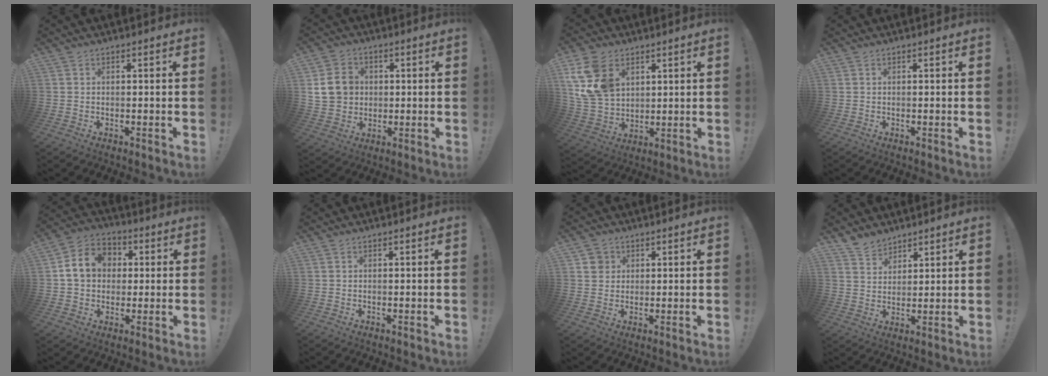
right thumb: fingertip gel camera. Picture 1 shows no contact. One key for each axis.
{"total": 10.4, "fx": 1.7, "fy": 9.2, "fz": 4.5, "tx": -0.069, "ty": 0.004, "tz": 0.043}
{"total": 15.5, "fx": 6.4, "fy": 11.3, "fz": 8.4, "tx": -0.161, "ty": -0.027, "tz": 0.128}
{"total": 0.0}
{"total": 11.8, "fx": 2.2, "fy": 9.9, "fz": 5.9, "tx": -0.084, "ty": 0.006, "tz": 0.050}
{"total": 0.0}
{"total": 4.1, "fx": 1.6, "fy": 3.7, "fz": 0.8, "tx": -0.007, "ty": -0.003, "tz": 0.029}
{"total": 6.0, "fx": 5.1, "fy": 3.2, "fz": 0.4, "tx": -0.012, "ty": -0.034, "tz": 0.099}